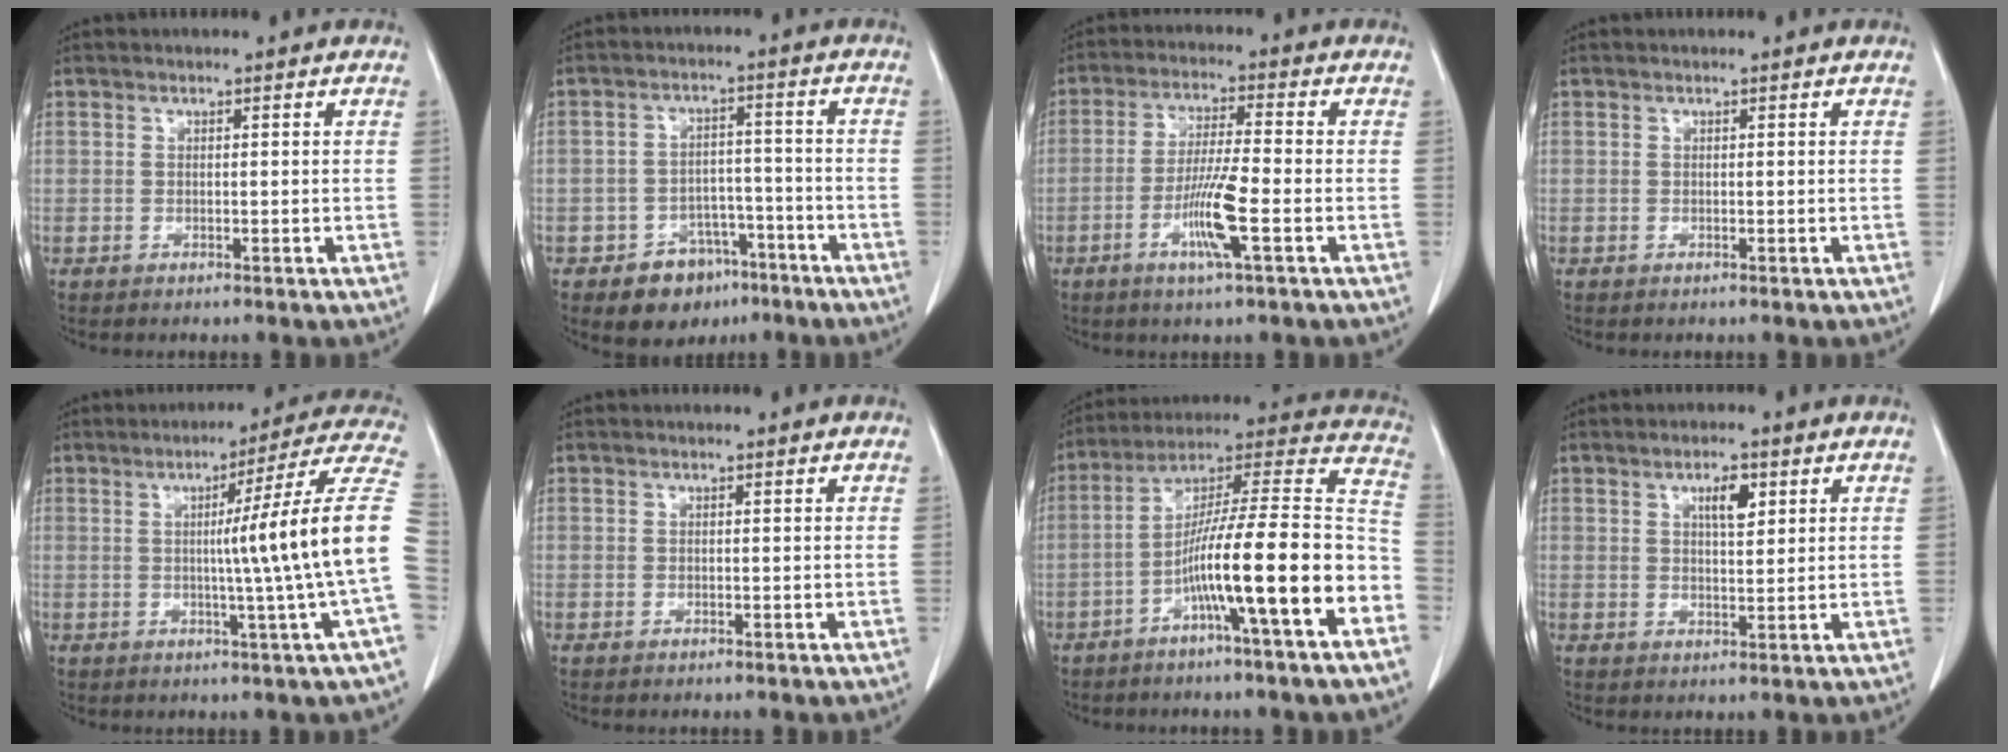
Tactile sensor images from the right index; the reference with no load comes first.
{"total": 7.3, "force": [-4.6, 5.2, 2.5], "torque": [-0.035, 0.019, -0.062]}
{"total": 8.3, "force": [-3.0, 0.0, 7.7], "torque": [-0.149, -0.010, -0.059]}
{"total": 0.0}
{"total": 15.4, "force": [-0.7, -3.3, 15.1], "torque": [-0.187, -0.001, -0.015]}
{"total": 0.0}
{"total": 19.5, "force": [-7.1, 0.3, 18.2], "torque": [-0.257, 0.018, -0.119]}
{"total": 3.7, "force": [1.7, 1.1, 3.1], "torque": [-0.052, -0.001, 0.029]}